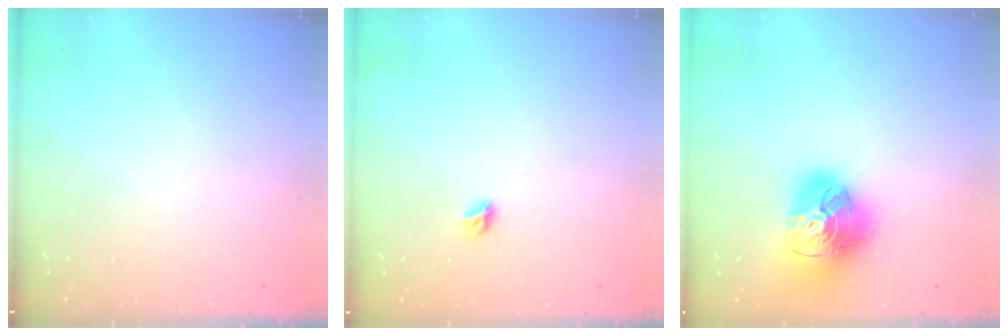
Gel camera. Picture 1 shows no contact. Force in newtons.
{"total": 5.1, "press": 5.1, "slide": 0.5}
{"total": 18.0, "press": 17.9, "slide": 2.0}